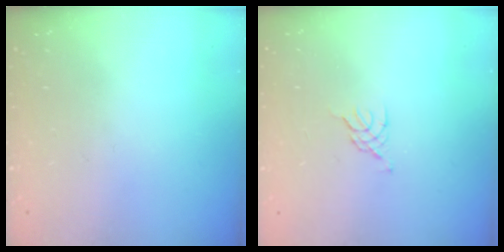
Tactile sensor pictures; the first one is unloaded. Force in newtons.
{"total": 0.8, "press": 0.7, "slide": 0.3}